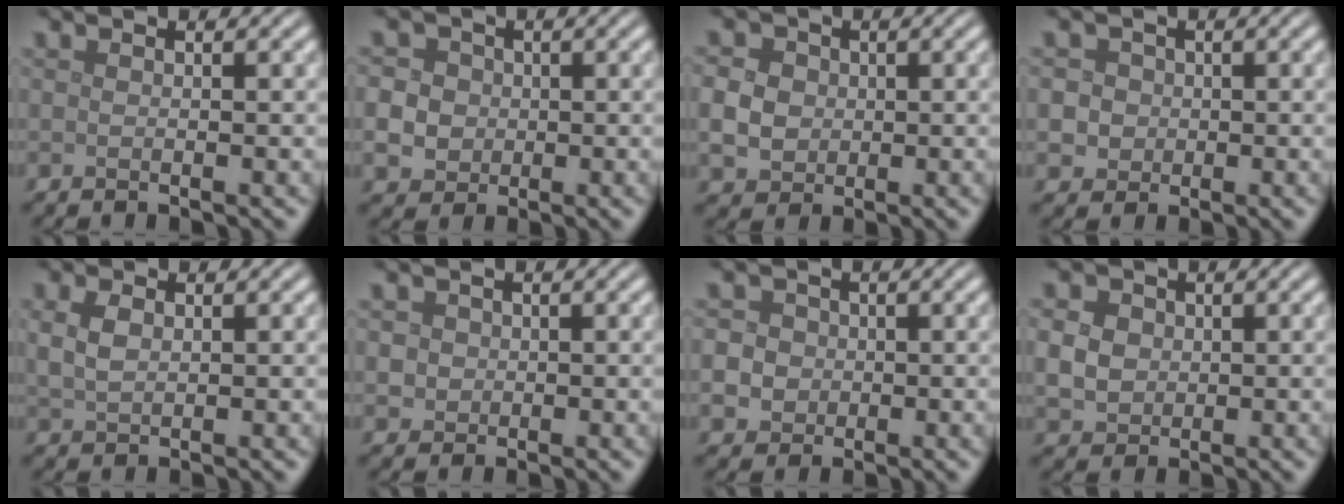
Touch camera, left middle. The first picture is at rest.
{"total": 6.9, "force": [0.2, 6.4, 2.6], "torque": [-0.056, 0.029, -0.019]}
{"total": 4.2, "force": [0.0, 3.7, 2.0], "torque": [-0.050, 0.004, -0.002]}
{"total": 4.5, "force": [0.6, 4.2, 1.7], "torque": [-0.020, 0.033, -0.005]}
{"total": 2.1, "force": [0.7, 1.4, 1.5], "torque": [-0.039, 0.003, 0.015]}
{"total": 2.1, "force": [0.5, 2.0, 0.7], "torque": [-0.010, 0.005, 0.013]}
{"total": 7.2, "force": [0.1, 6.8, 2.6], "torque": [-0.053, 0.027, -0.027]}
{"total": 4.3, "force": [0.5, 3.7, 2.2], "torque": [-0.059, 0.010, 0.005]}